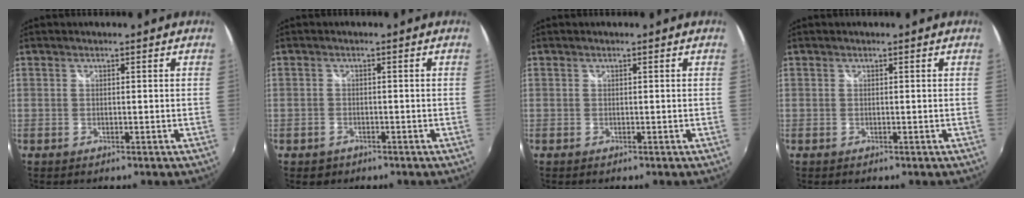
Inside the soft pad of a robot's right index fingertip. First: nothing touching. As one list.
[{"total": 2.3, "force": [-1.3, 1.8, 0.5], "torque": [-0.015, 0.000, -0.019]}, {"total": 0.0}, {"total": 0.0}]